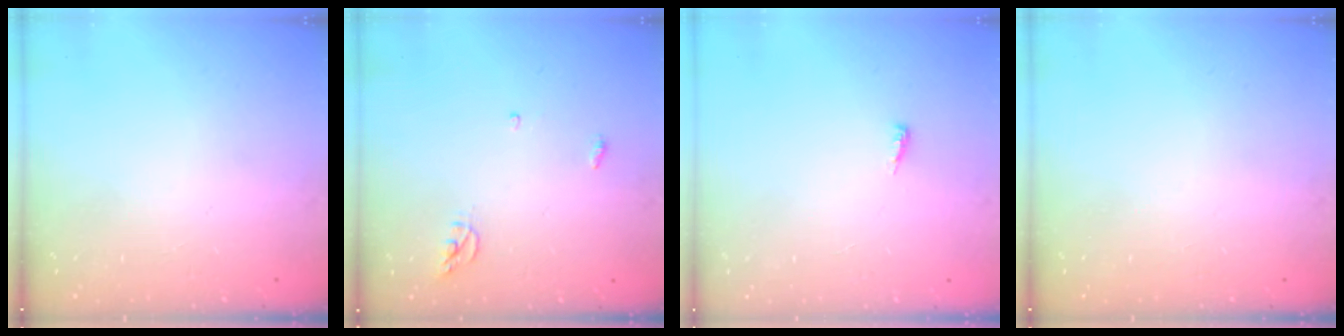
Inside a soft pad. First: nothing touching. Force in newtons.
{"total": 3.9, "press": 3.8, "slide": 0.3}
{"total": 4.6, "press": 4.5, "slide": 0.9}
{"total": 0.0}